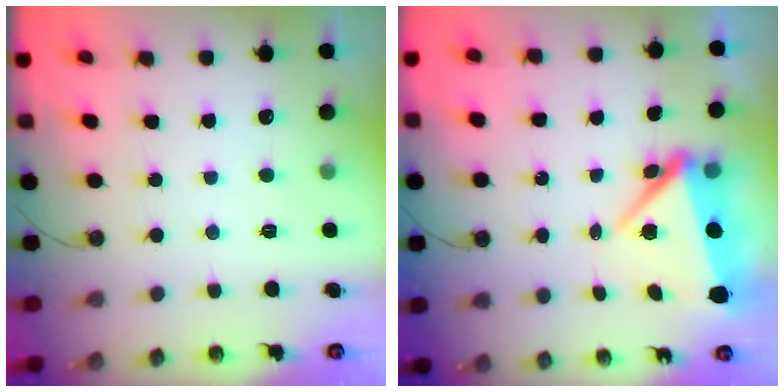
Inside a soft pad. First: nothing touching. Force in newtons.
{"total": 7.1, "press": 7.0, "slide": 0.9}